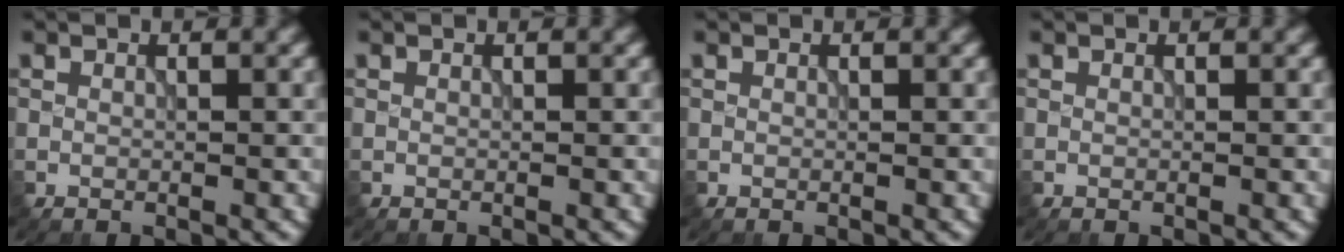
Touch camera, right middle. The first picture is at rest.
{"total": 0.0}
{"total": 0.0}
{"total": 0.0}